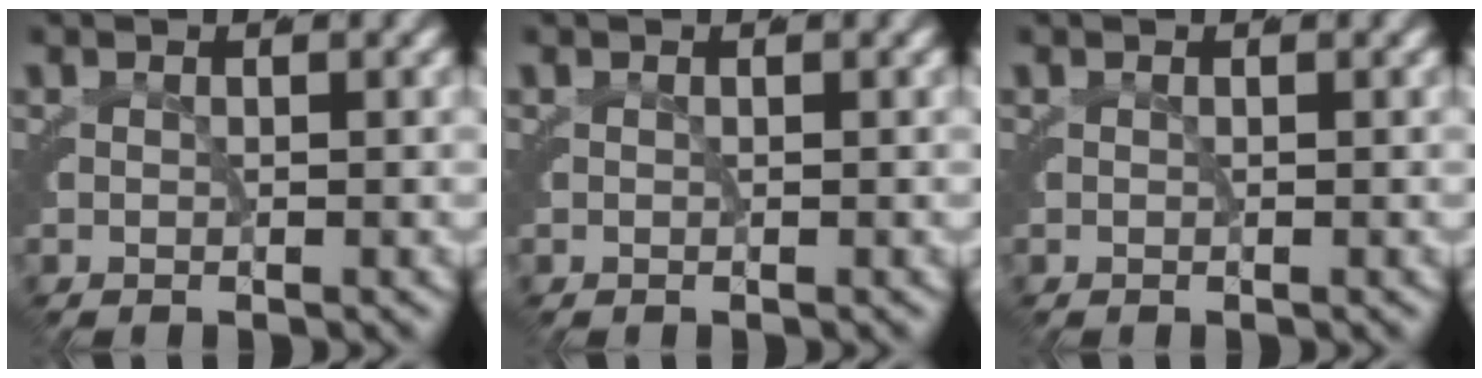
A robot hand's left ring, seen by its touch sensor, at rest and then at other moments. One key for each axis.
{"total": 0.0}
{"total": 0.0}